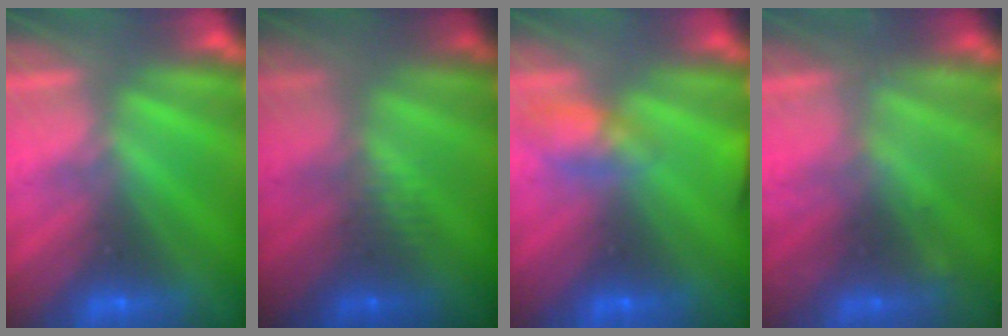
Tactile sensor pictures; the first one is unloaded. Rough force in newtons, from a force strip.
{"total": 2.4}
{"total": 4.6}
{"total": 2.2}